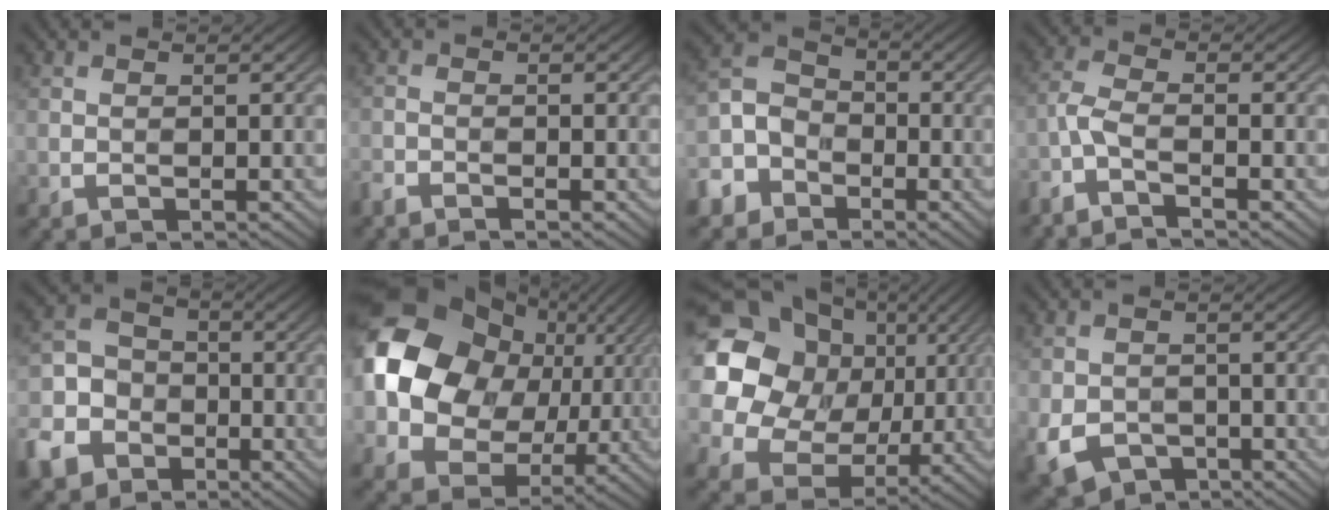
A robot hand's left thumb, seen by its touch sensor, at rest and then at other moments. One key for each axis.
{"total": 1.7, "fx": -1.6, "fy": 0.2, "fz": 0.6, "tx": -0.017, "ty": -0.007, "tz": -0.039}
{"total": 7.6, "fx": -4.5, "fy": 5.4, "fz": 2.8, "tx": -0.080, "ty": -0.010, "tz": -0.110}
{"total": 3.7, "fx": -2.8, "fy": 0.8, "fz": 2.3, "tx": -0.061, "ty": -0.007, "tz": -0.072}
{"total": 9.7, "fx": -5.0, "fy": 7.4, "fz": 3.8, "tx": -0.117, "ty": -0.026, "tz": -0.109}
{"total": 17.5, "fx": 2.8, "fy": 14.2, "fz": 9.9, "tx": -0.211, "ty": 0.003, "tz": 0.061}
{"total": 22.3, "fx": 7.2, "fy": 18.8, "fz": 9.7, "tx": -0.275, "ty": 0.043, "tz": 0.111}
{"total": 5.8, "fx": -2.7, "fy": 4.1, "fz": 2.9, "tx": -0.072, "ty": -0.022, "tz": -0.046}